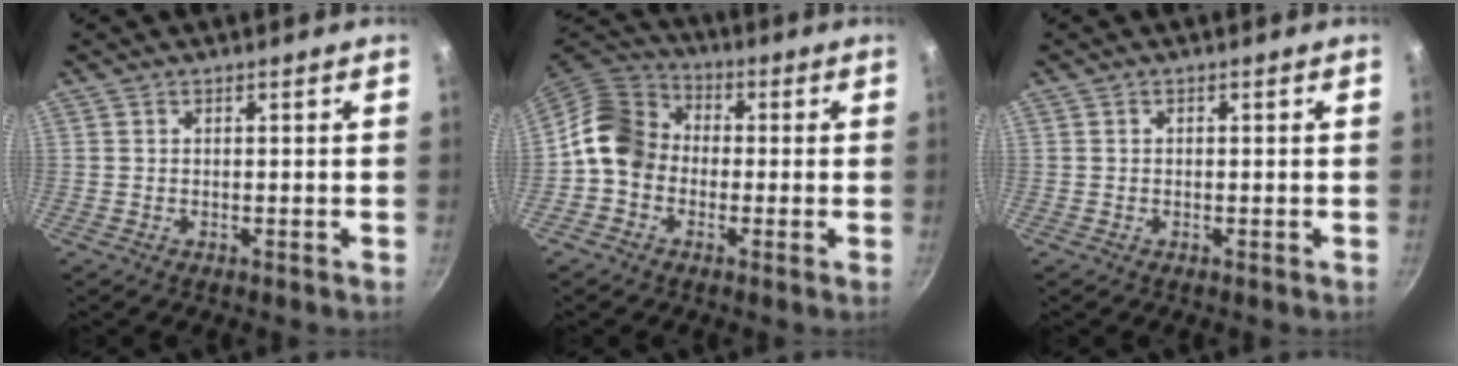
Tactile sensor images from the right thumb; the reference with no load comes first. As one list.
[{"total": 9.8, "force": [-1.2, 8.2, 5.3], "torque": [-0.066, 0.030, -0.049]}, {"total": 0.0}]